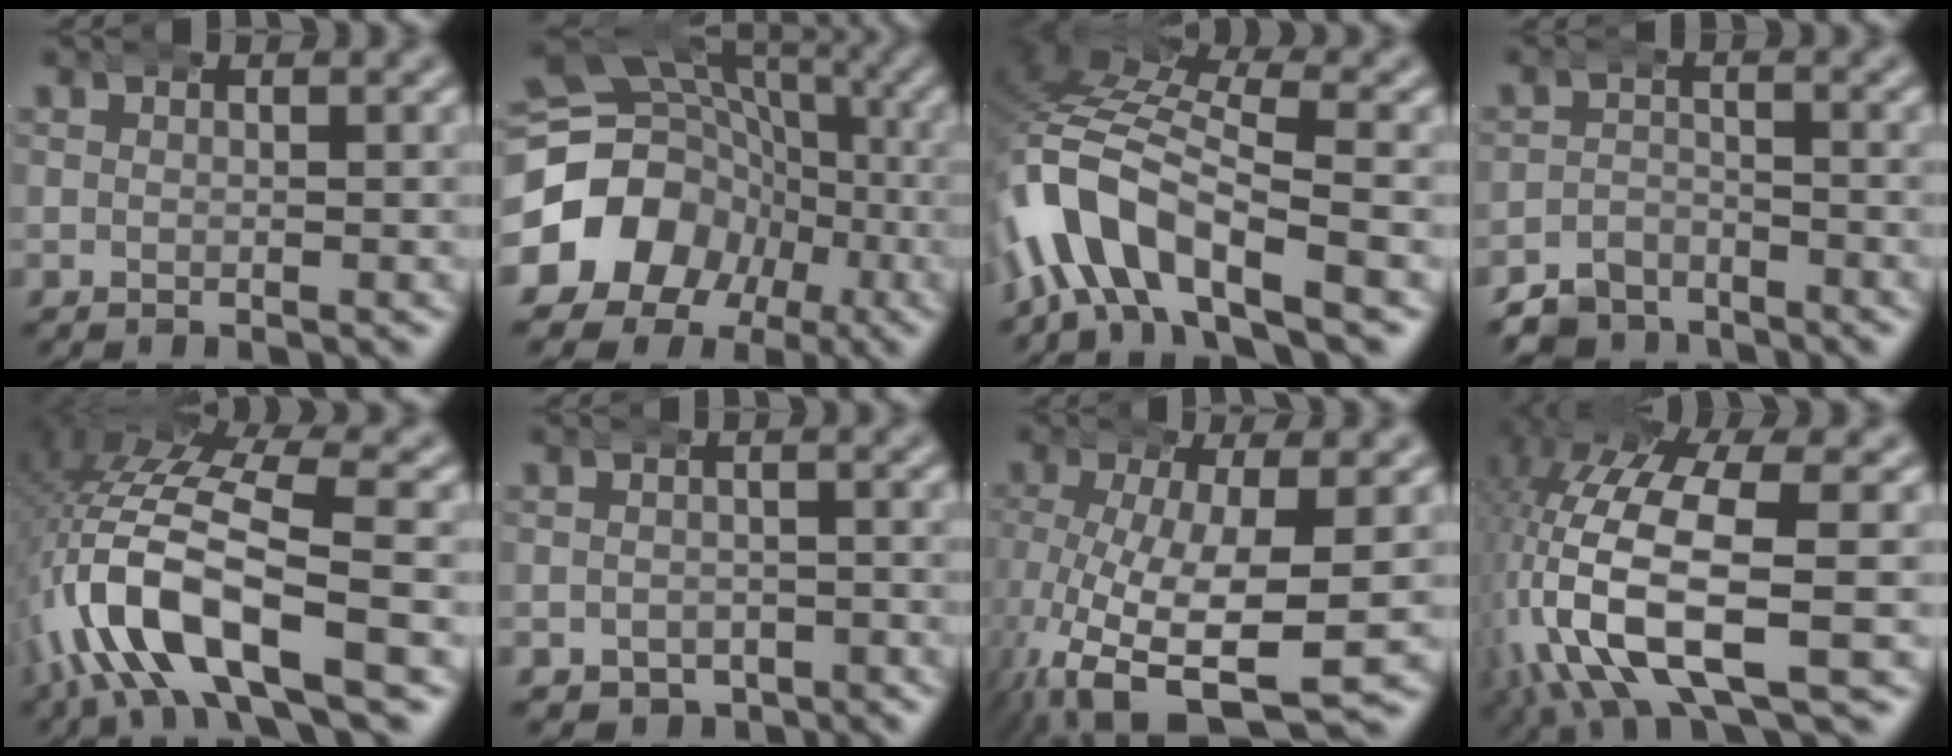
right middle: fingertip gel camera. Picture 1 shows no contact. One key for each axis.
{"total": 17.1, "fx": -3.2, "fy": 15.0, "fz": 7.5, "tx": -0.164, "ty": -0.045, "tz": -0.052}
{"total": 9.0, "fx": -1.6, "fy": 6.5, "fz": 6.0, "tx": -0.161, "ty": -0.015, "tz": -0.034}
{"total": 4.9, "fx": -4.2, "fy": 2.4, "fz": 0.8, "tx": 0.000, "ty": -0.010, "tz": -0.077}
{"total": 9.4, "fx": -0.7, "fy": 4.3, "fz": 8.3, "tx": -0.194, "ty": -0.007, "tz": -0.009}
{"total": 4.2, "fx": -2.7, "fy": 3.1, "fz": 0.9, "tx": -0.002, "ty": -0.015, "tz": -0.039}
{"total": 8.7, "fx": -2.6, "fy": 4.0, "fz": 7.2, "tx": -0.161, "ty": -0.035, "tz": -0.018}
{"total": 10.4, "fx": -1.2, "fy": 5.2, "fz": 8.9, "tx": -0.196, "ty": -0.028, "tz": -0.006}